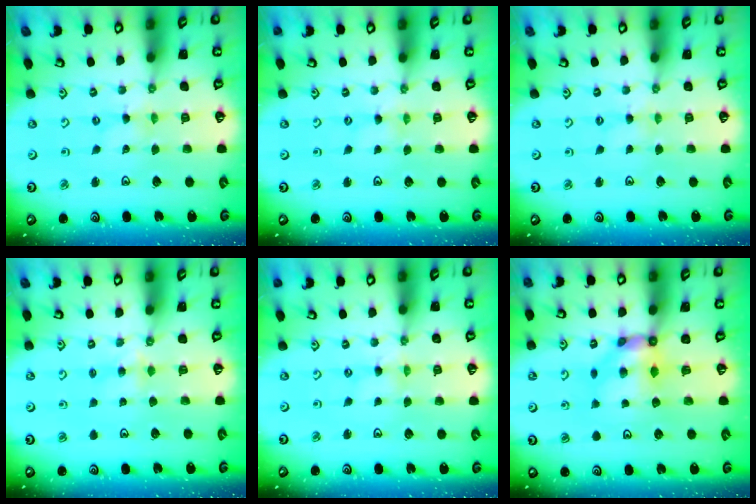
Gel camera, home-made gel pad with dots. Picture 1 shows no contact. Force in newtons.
{"total": 0.7, "press": 0.7, "slide": 0.1}
{"total": 1.8, "press": 1.8, "slide": 0.3}
{"total": 3.3, "press": 3.3, "slide": 0.5}
{"total": 0.0}
{"total": 7.0, "press": 7.0, "slide": 0.5}